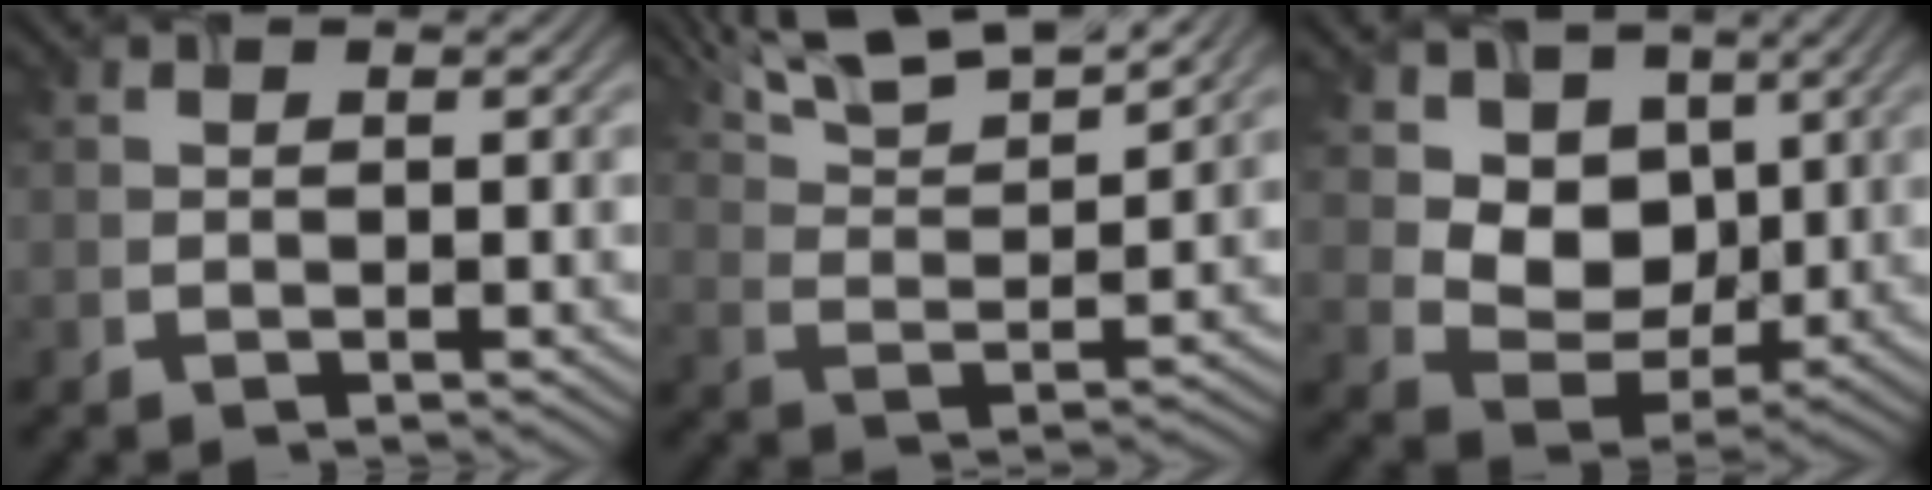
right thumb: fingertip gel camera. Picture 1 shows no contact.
{"total": 10.8, "force": [8.4, 2.6, 6.4], "torque": [-0.132, 0.009, 0.144]}
{"total": 8.5, "force": [3.6, 6.4, 4.2], "torque": [-0.103, -0.010, 0.067]}